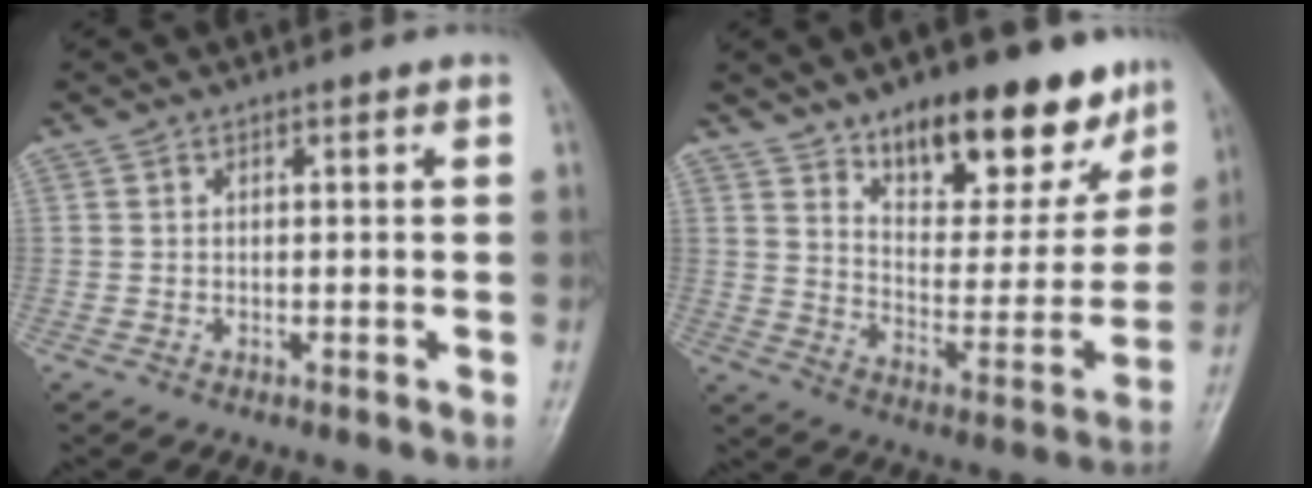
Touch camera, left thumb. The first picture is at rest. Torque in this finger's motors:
{"motor_torque": [0.69, 0.36, 1.00, -1.69, 0.09]}